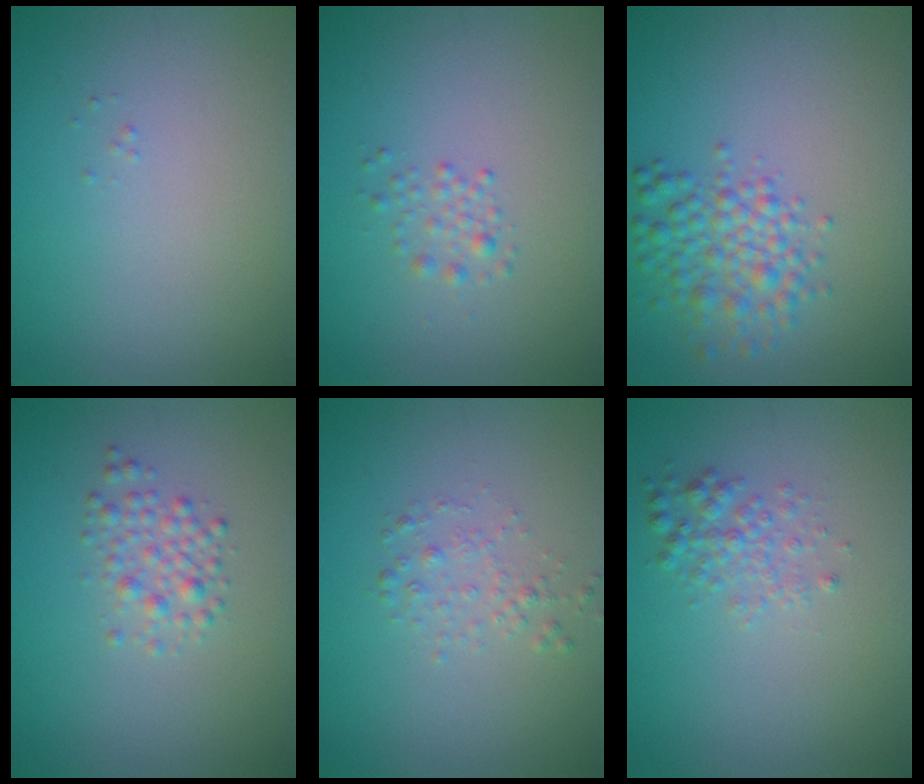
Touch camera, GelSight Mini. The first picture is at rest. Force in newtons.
{"total": 1.3, "press": 1.3, "slide": 0.1}
{"total": 3.6, "press": 3.6, "slide": 0.0}
{"total": 2.1, "press": 2.1, "slide": 0.0}
{"total": 1.4, "press": 1.4, "slide": 0.1}
{"total": 1.9, "press": 1.9, "slide": 0.0}